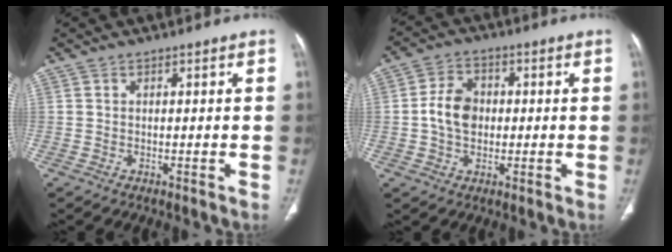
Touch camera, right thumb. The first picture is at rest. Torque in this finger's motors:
{"motor_torque": [0.99, 0.96, 0.69, -0.24, 0.05]}